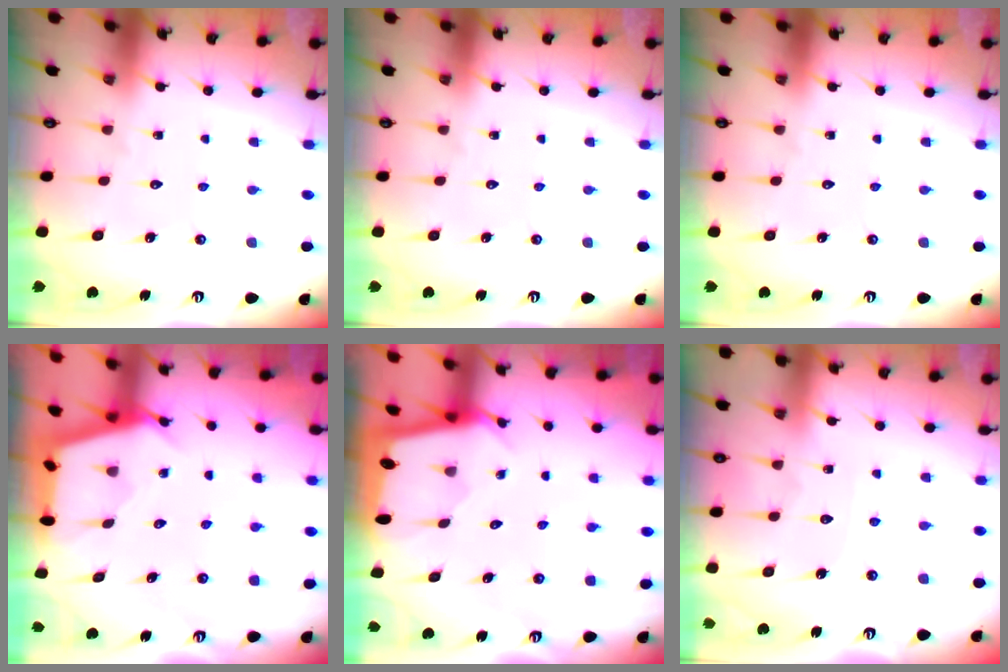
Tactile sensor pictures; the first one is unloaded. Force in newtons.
{"total": 0.0}
{"total": 0.0}
{"total": 3.2, "press": 3.2, "slide": 0.3}
{"total": 1.5, "press": 1.5, "slide": 0.2}
{"total": 3.8, "press": 3.7, "slide": 0.4}